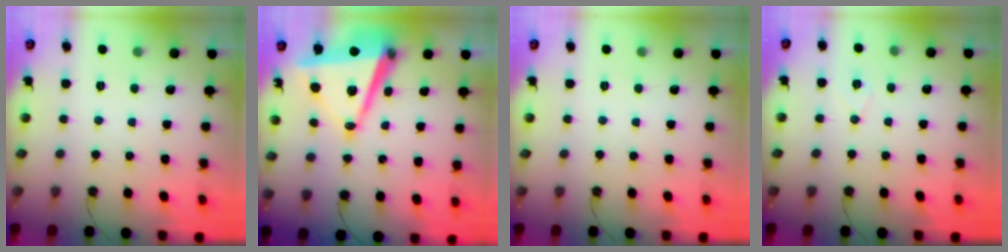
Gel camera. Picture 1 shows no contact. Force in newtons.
{"total": 14.4, "press": 13.8, "slide": 3.9}
{"total": 0.0}
{"total": 5.3, "press": 3.8, "slide": 3.7}